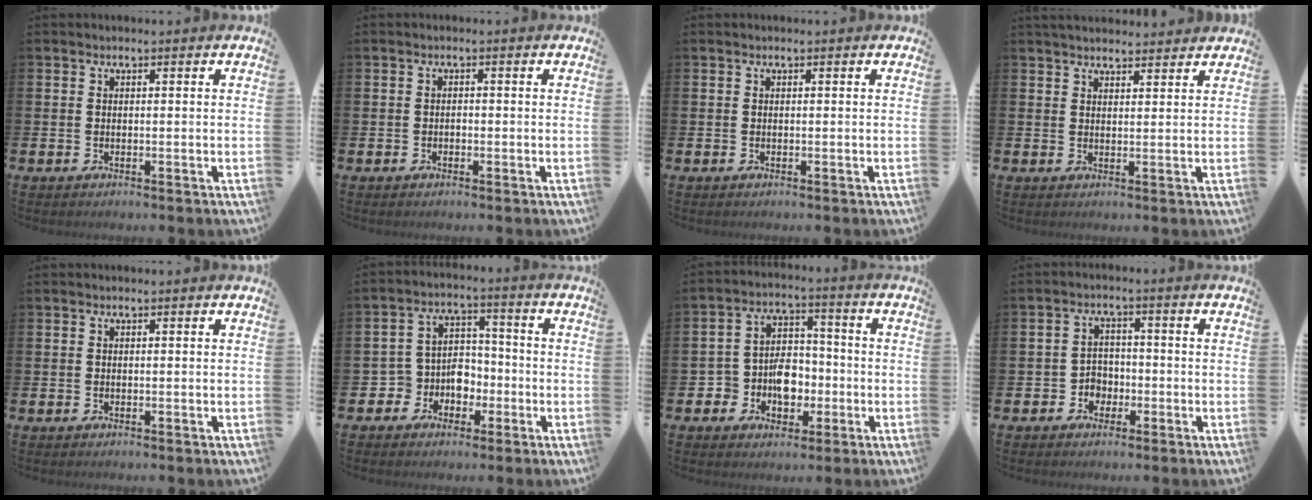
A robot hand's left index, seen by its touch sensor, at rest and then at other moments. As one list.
[{"total": 0.7, "force": [-0.4, 0.5, 0.2], "torque": [-0.003, 0.001, -0.008]}, {"total": 0.0}, {"total": 2.9, "force": [2.9, 0.5, 0.2], "torque": [-0.007, -0.011, 0.052]}, {"total": 0.0}, {"total": 5.2, "force": [-2.0, 4.7, 1.1], "torque": [-0.041, 0.008, -0.039]}, {"total": 6.2, "force": [-1.9, 5.2, 2.9], "torque": [-0.050, 0.011, -0.038]}, {"total": 3.1, "force": [-1.6, 2.5, 0.8], "torque": [-0.022, 0.005, -0.038]}]